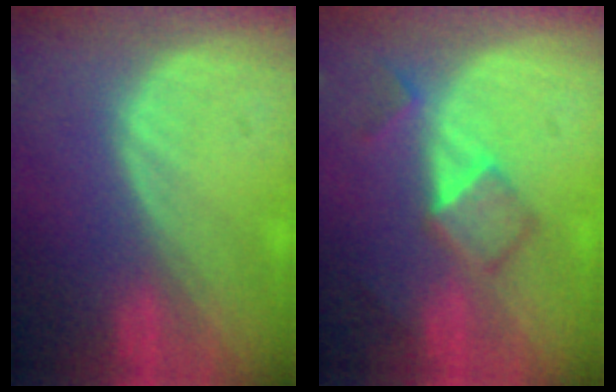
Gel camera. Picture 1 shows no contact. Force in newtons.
{"total": 5.3, "press": 4.7, "slide": 2.5}